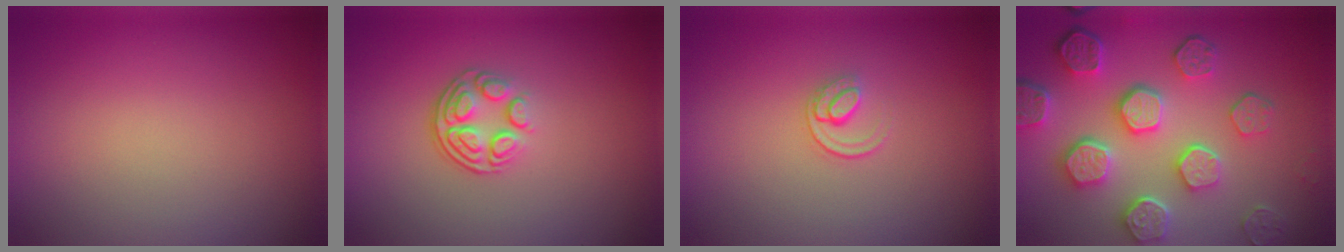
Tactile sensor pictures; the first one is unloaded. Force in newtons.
{"total": 3.8, "press": 2.7, "slide": 2.8}
{"total": 1.4, "press": 0.9, "slide": 1.0}
{"total": 7.7, "press": 6.0, "slide": 4.8}